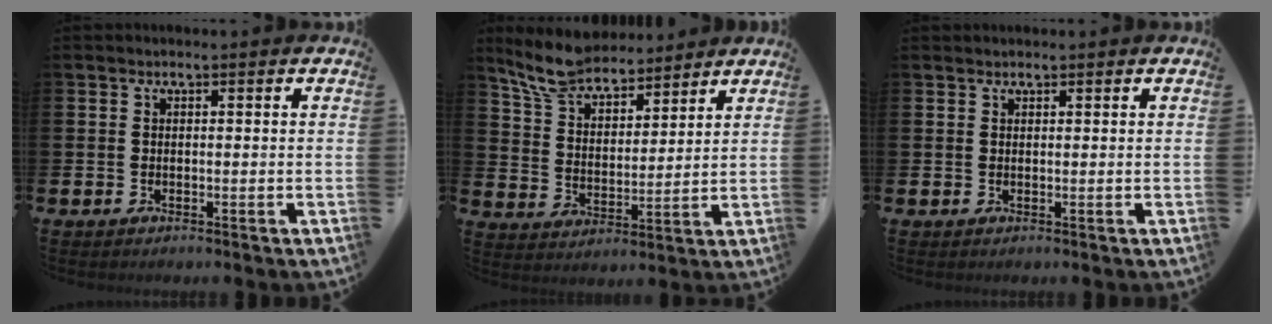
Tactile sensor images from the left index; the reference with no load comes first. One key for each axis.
{"total": 7.7, "fx": 7.2, "fy": 2.1, "fz": 2.0, "tx": -0.074, "ty": -0.029, "tz": 0.133}
{"total": 0.7, "fx": 0.7, "fy": 0.2, "fz": -0.1, "tx": 0.011, "ty": -0.002, "tz": 0.010}